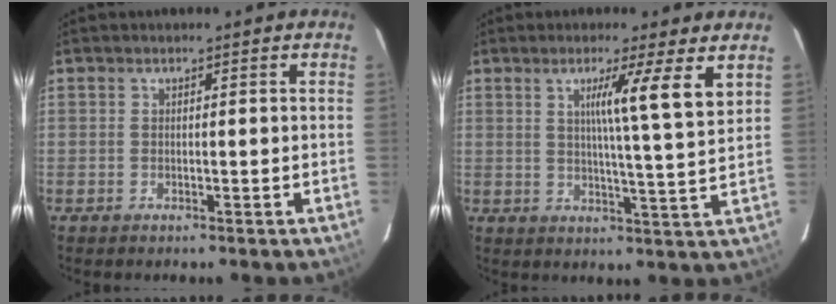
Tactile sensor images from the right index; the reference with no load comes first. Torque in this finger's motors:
{"motor_torque": [0.29, 0.29, 0.13, 0.11]}